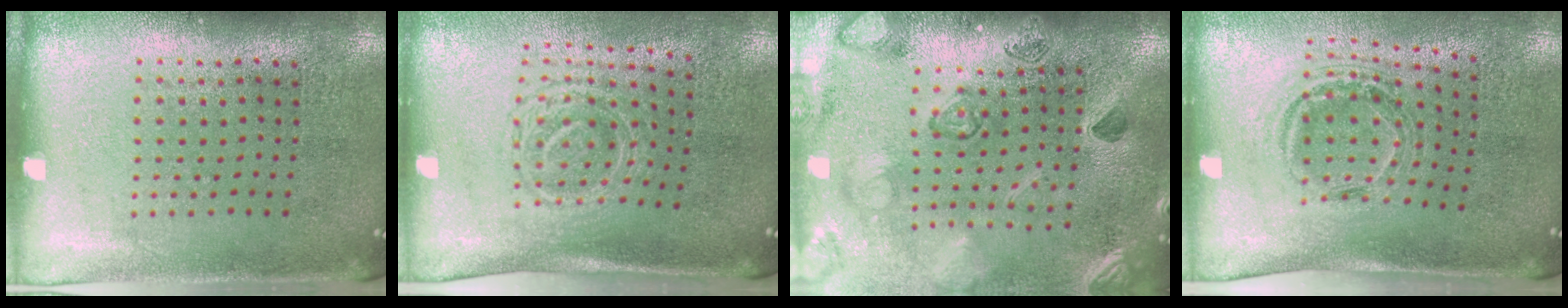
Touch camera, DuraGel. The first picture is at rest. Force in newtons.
{"total": 1.7, "press": 1.3, "slide": 1.1}
{"total": 2.3, "press": 2.3, "slide": 0.2}
{"total": 1.1, "press": 1.0, "slide": 0.4}